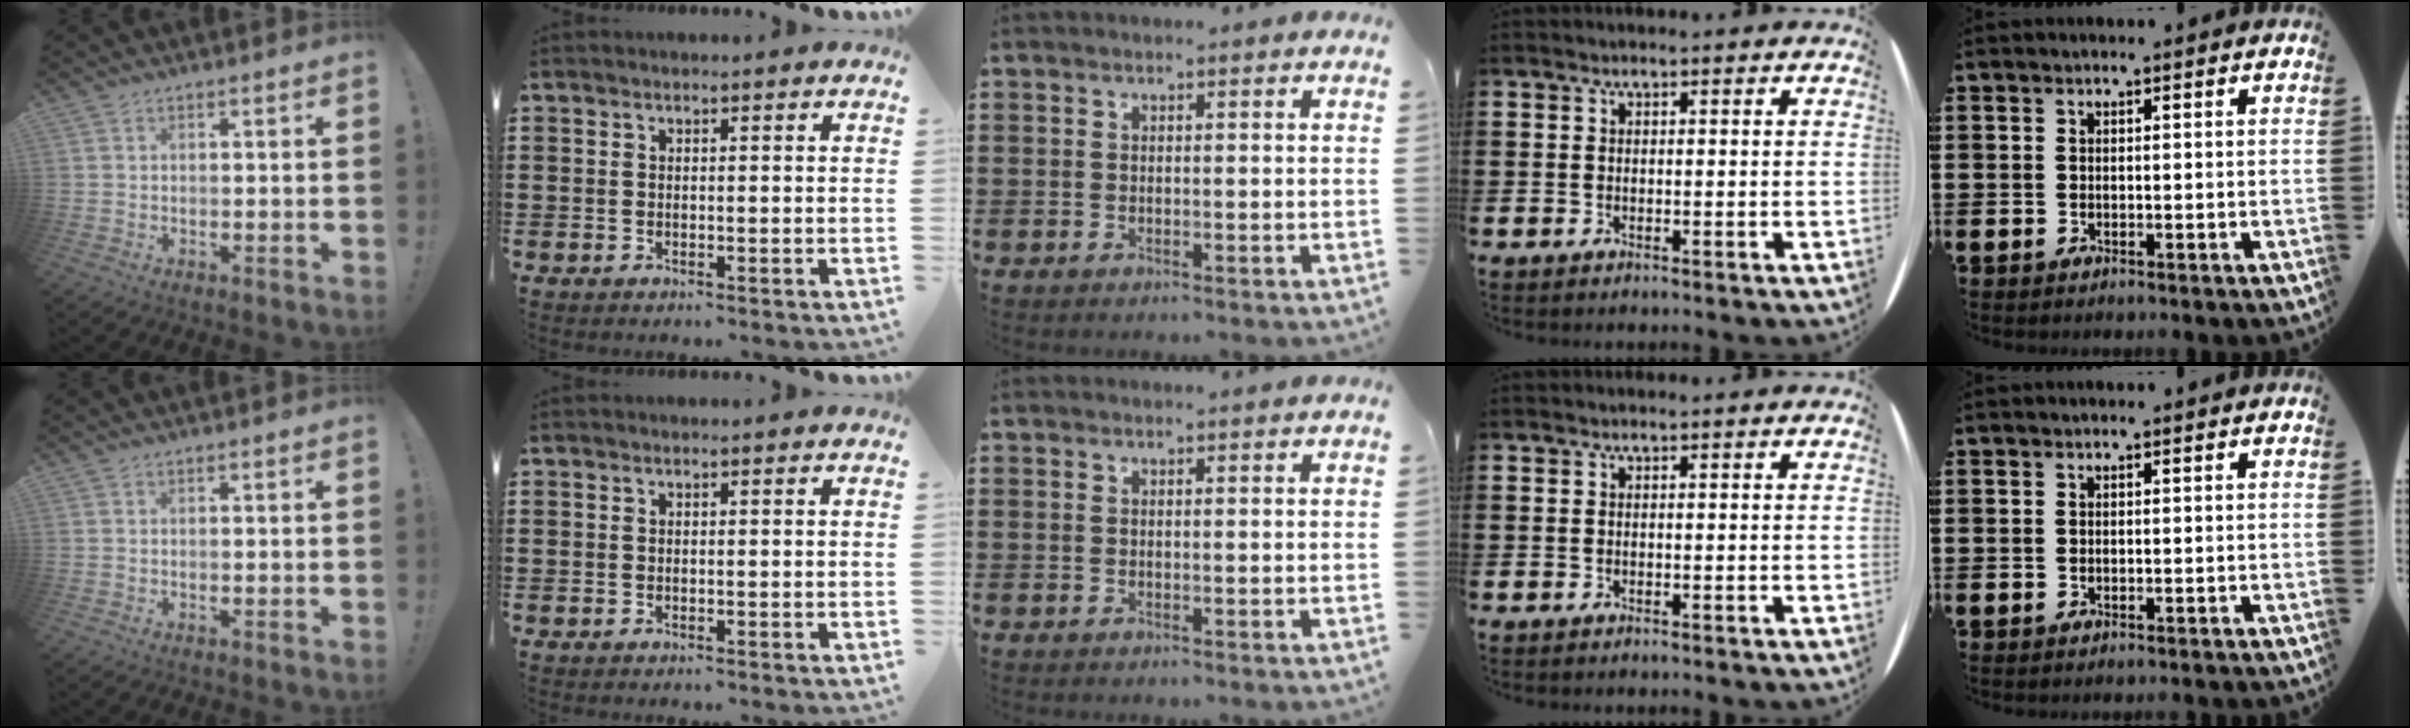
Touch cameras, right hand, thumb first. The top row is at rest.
{}